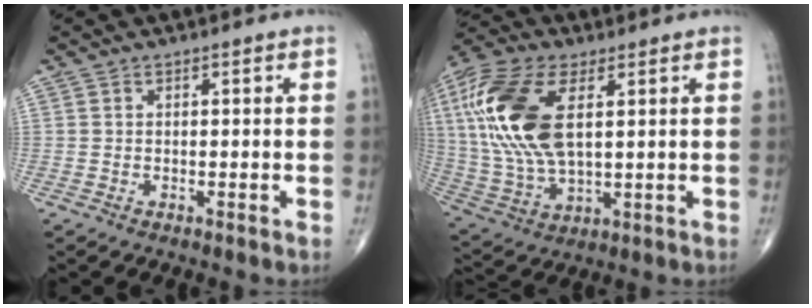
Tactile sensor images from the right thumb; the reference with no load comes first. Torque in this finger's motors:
{"motor_torque": [0.94, 4.07, 2.24, 0.53, 0.72]}